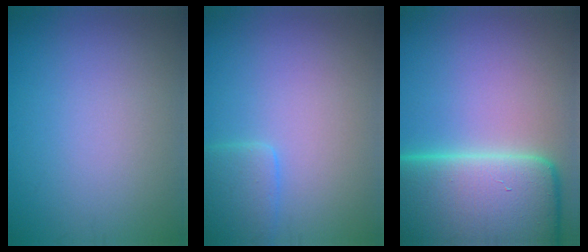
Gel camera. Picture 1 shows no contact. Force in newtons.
{"total": 2.6, "press": 2.6, "slide": 0.1}
{"total": 19.1, "press": 19.1, "slide": 1.9}